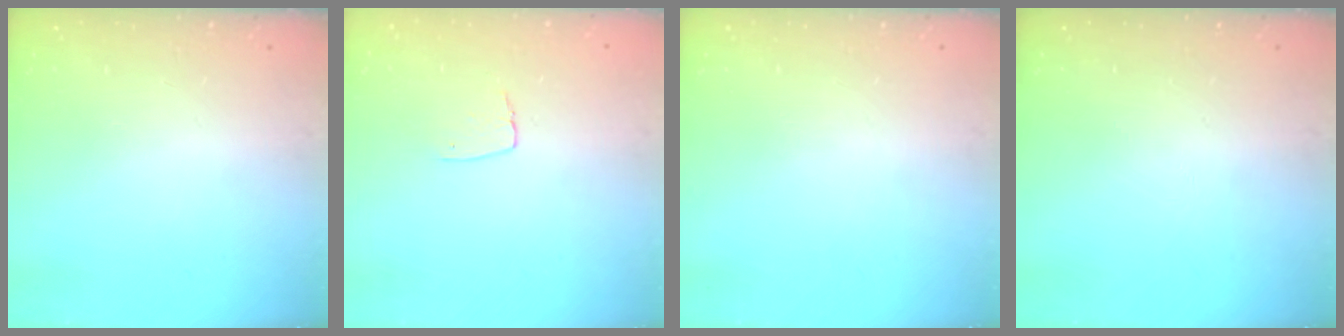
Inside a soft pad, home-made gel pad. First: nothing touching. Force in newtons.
{"total": 4.9, "press": 4.8, "slide": 0.3}
{"total": 0.0}
{"total": 0.0}